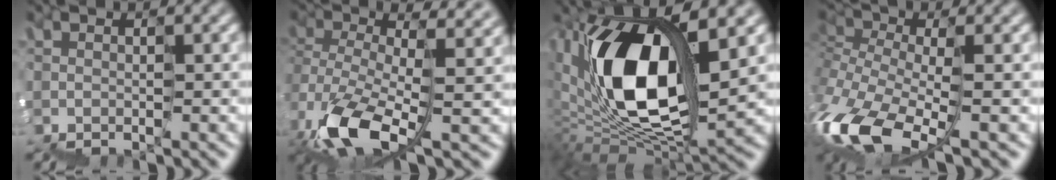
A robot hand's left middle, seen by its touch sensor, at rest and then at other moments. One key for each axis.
{"total": 10.0, "fx": -0.5, "fy": 5.2, "fz": 8.5, "tx": -0.213, "ty": -0.013, "tz": 0.011}
{"total": 10.9, "fx": 4.2, "fy": 4.0, "fz": 9.3, "tx": -0.173, "ty": 0.006, "tz": 0.083}
{"total": 8.5, "fx": -3.0, "fy": 3.8, "fz": 7.0, "tx": -0.175, "ty": -0.017, "tz": -0.062}